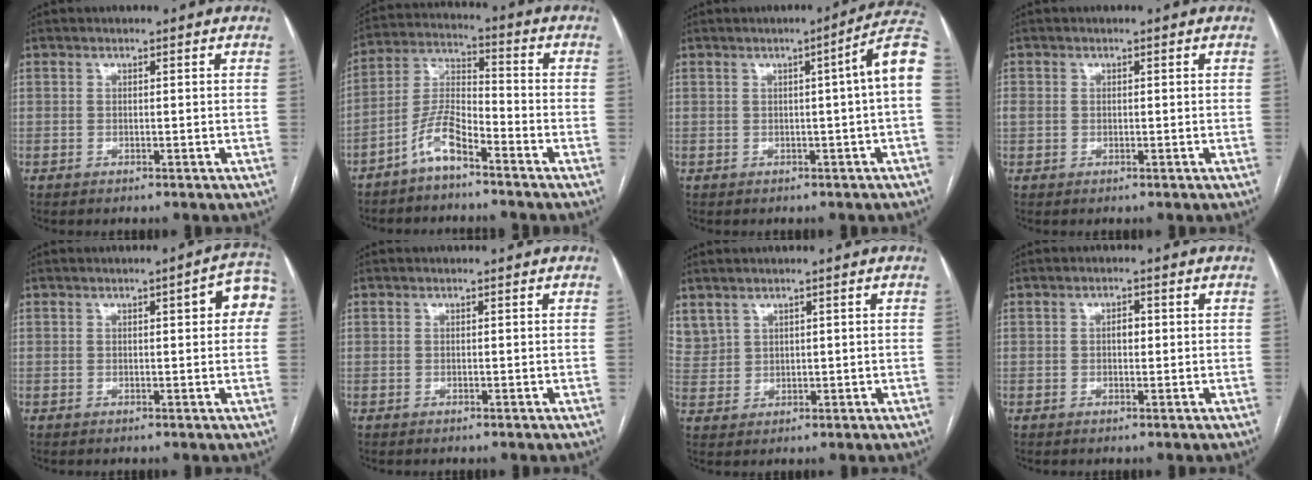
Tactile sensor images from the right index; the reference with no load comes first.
{"total": 7.3, "force": [-5.1, 1.7, 5.0], "torque": [-0.115, 0.005, -0.104]}
{"total": 6.4, "force": [0.3, -0.9, 6.4], "torque": [-0.071, 0.014, 0.001]}
{"total": 1.2, "force": [0.1, 1.1, 0.4], "torque": [-0.010, 0.015, 0.007]}
{"total": 5.3, "force": [1.4, 1.3, 5.0], "torque": [-0.049, 0.016, 0.008]}
{"total": 0.0}
{"total": 4.8, "force": [3.5, 3.2, 0.9], "torque": [-0.026, 0.011, 0.084]}
{"total": 1.5, "force": [0.1, 0.8, 1.3], "torque": [-0.019, 0.003, 0.000]}